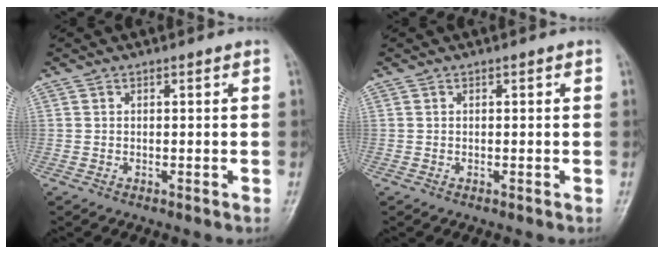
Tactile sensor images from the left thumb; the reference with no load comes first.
{"total": 0.0}